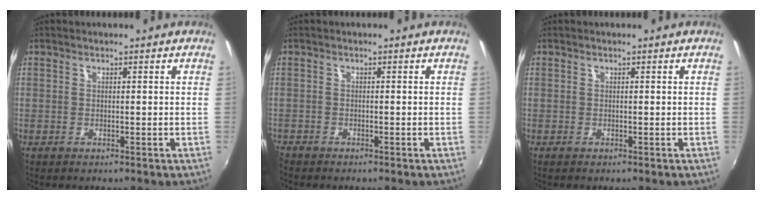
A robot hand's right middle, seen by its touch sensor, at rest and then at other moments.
{"total": 1.6, "force": [-1.5, 0.4, 0.2], "torque": [-0.009, -0.008, -0.032]}
{"total": 0.0}